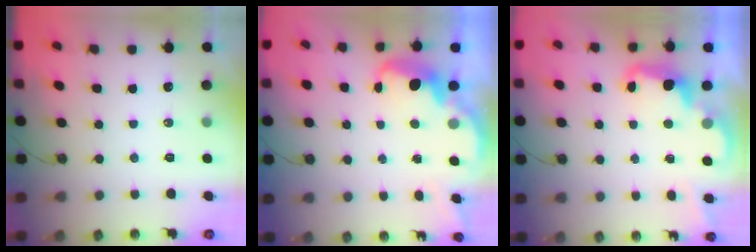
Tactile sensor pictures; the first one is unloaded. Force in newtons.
{"total": 3.3, "press": 3.2, "slide": 0.5}
{"total": 3.3, "press": 3.2, "slide": 0.7}